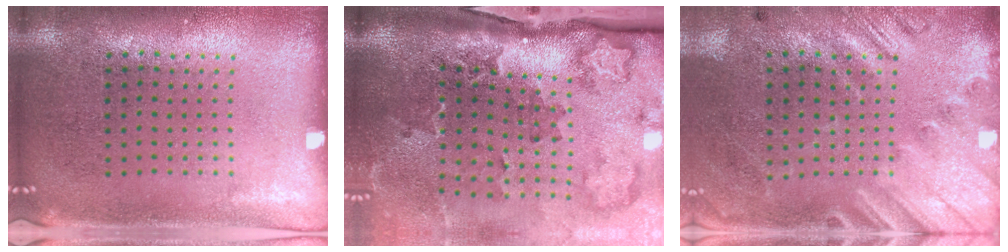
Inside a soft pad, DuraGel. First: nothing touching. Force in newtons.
{"total": 3.5, "press": 2.4, "slide": 2.6}
{"total": 2.7, "press": 1.9, "slide": 1.9}